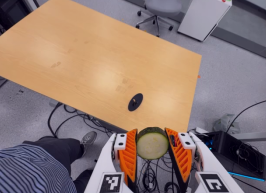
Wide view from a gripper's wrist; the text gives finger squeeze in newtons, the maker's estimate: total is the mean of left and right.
{"total": 14.1, "left": 14.0, "right": 14.1}